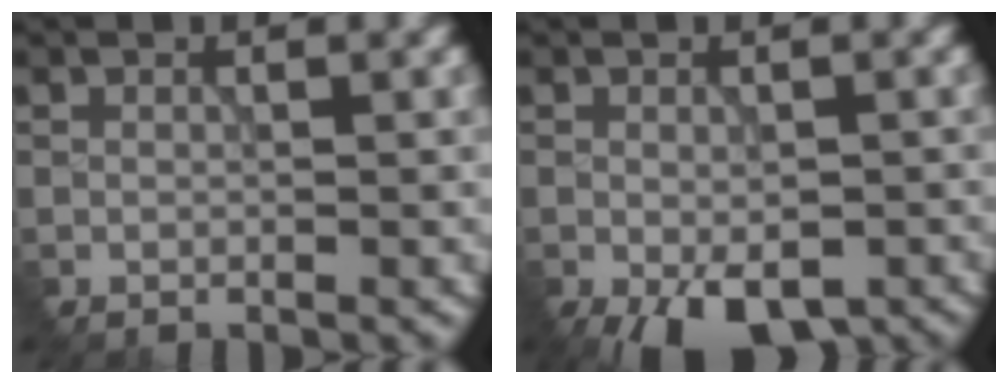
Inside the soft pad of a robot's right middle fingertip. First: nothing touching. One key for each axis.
{"total": 7.2, "fx": -4.2, "fy": 3.3, "fz": 4.8, "tx": -0.084, "ty": -0.027, "tz": -0.053}